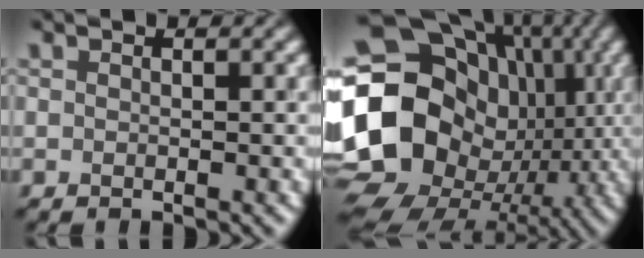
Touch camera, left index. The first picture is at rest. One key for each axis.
{"total": 19.2, "fx": -0.9, "fy": 15.6, "fz": 11.1, "tx": -0.199, "ty": 0.000, "tz": -0.040}